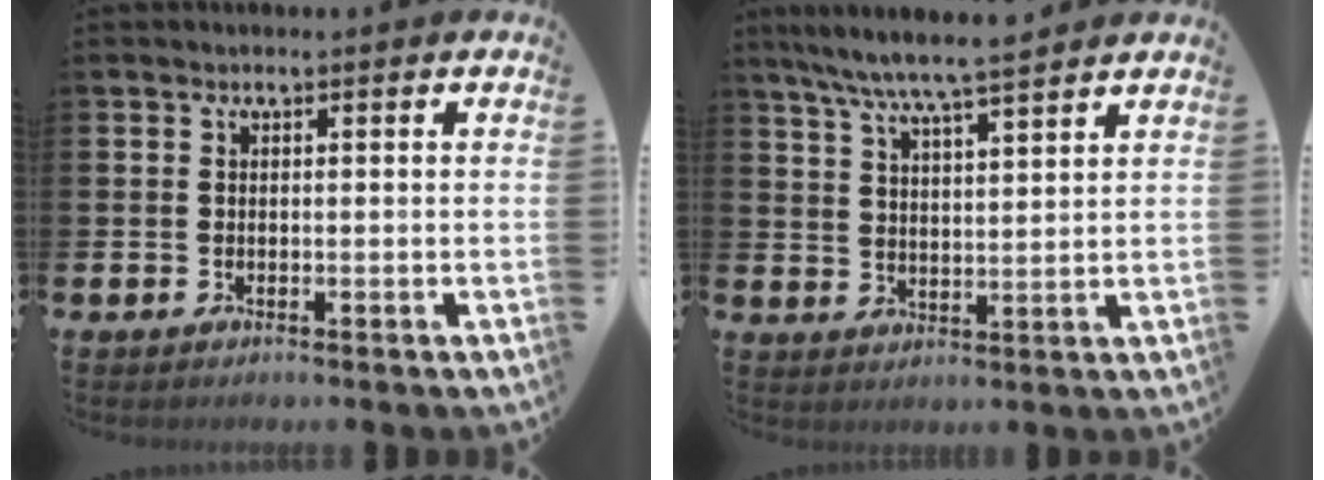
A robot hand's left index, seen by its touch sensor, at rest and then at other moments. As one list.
[{"total": 7.1, "force": [6.6, 0.0, 2.5], "torque": [-0.070, -0.030, 0.117]}]